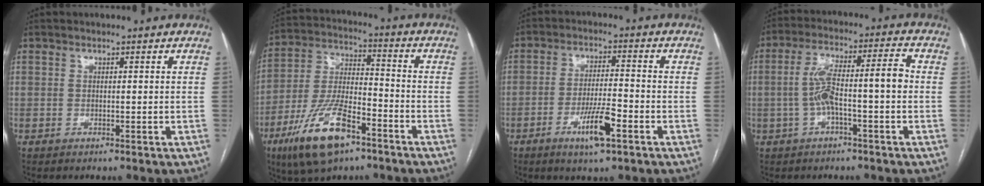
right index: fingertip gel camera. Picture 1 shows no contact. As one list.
[{"total": 15.2, "force": [-8.6, 5.1, 11.4], "torque": [-0.236, -0.005, -0.154]}, {"total": 7.2, "force": [-3.6, 0.9, 6.2], "torque": [-0.116, -0.005, -0.058]}, {"total": 9.3, "force": [-1.1, 1.4, 9.1], "torque": [-0.165, 0.040, -0.017]}]